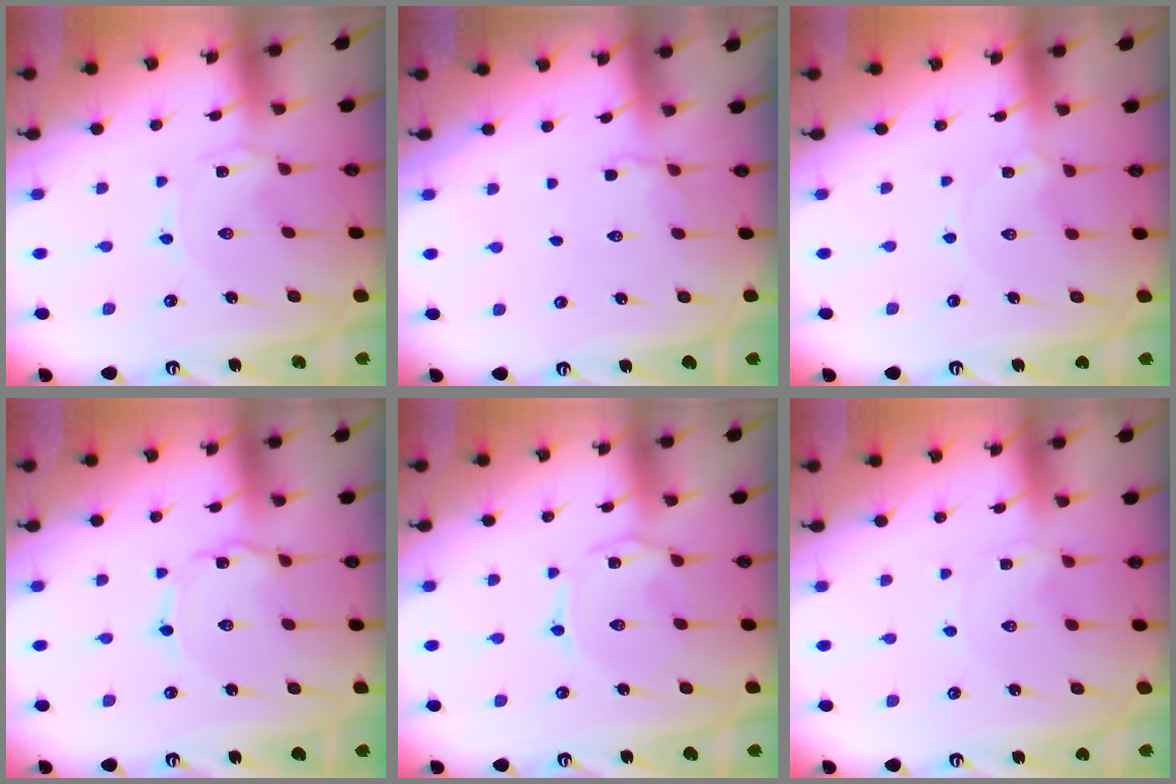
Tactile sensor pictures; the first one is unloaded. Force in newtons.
{"total": 3.6, "press": 3.1, "slide": 1.8}
{"total": 1.8, "press": 1.8, "slide": 0.1}
{"total": 0.8, "press": 0.8, "slide": 0.2}
{"total": 1.5, "press": 1.5, "slide": 0.3}
{"total": 0.6, "press": 0.6, "slide": 0.1}